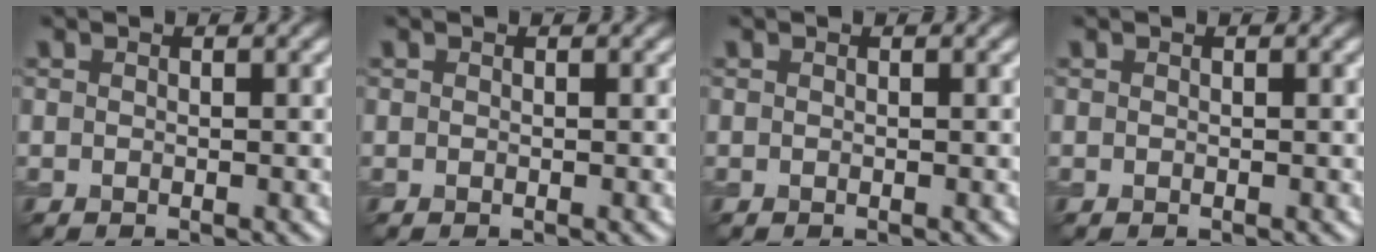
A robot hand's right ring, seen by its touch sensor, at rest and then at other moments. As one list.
[{"total": 0.0}, {"total": 0.0}, {"total": 0.0}]